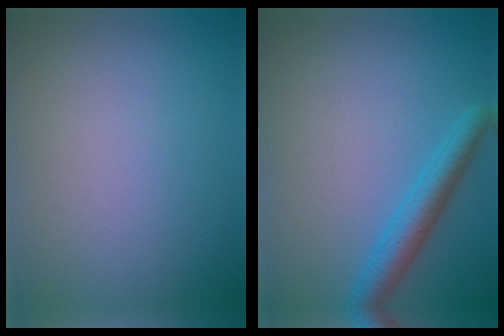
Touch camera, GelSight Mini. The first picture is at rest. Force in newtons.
{"total": 3.4, "press": 3.4, "slide": 0.2}